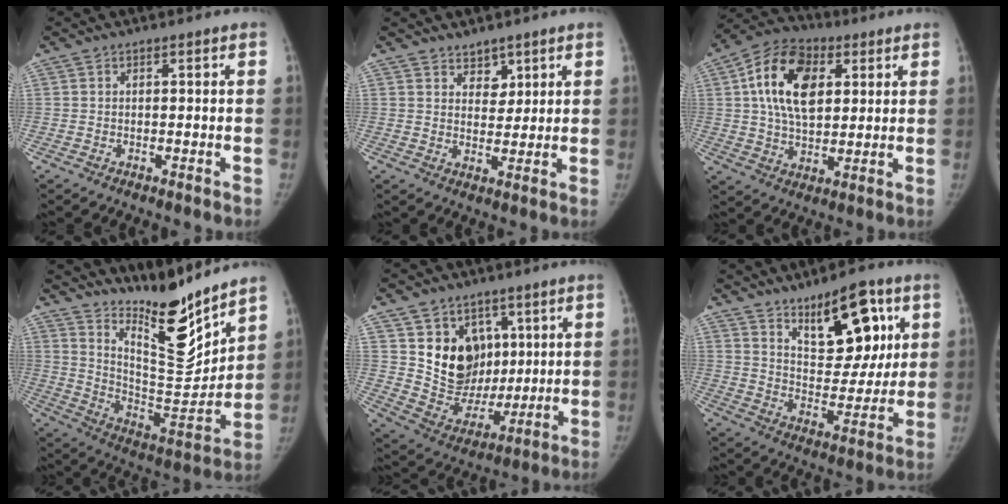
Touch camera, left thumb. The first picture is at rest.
{"total": 4.0, "force": [2.9, 2.6, 1.0], "torque": [0.010, -0.022, 0.049]}
{"total": 15.5, "force": [4.3, 9.6, 11.4], "torque": [-0.182, -0.002, 0.071]}
{"total": 16.7, "force": [14.1, 3.2, 8.3], "torque": [-0.089, -0.125, 0.248]}
{"total": 13.7, "force": [5.0, 11.2, 6.1], "torque": [-0.058, -0.032, 0.108]}
{"total": 16.3, "force": [8.0, 7.7, 12.0], "torque": [-0.126, -0.043, 0.132]}